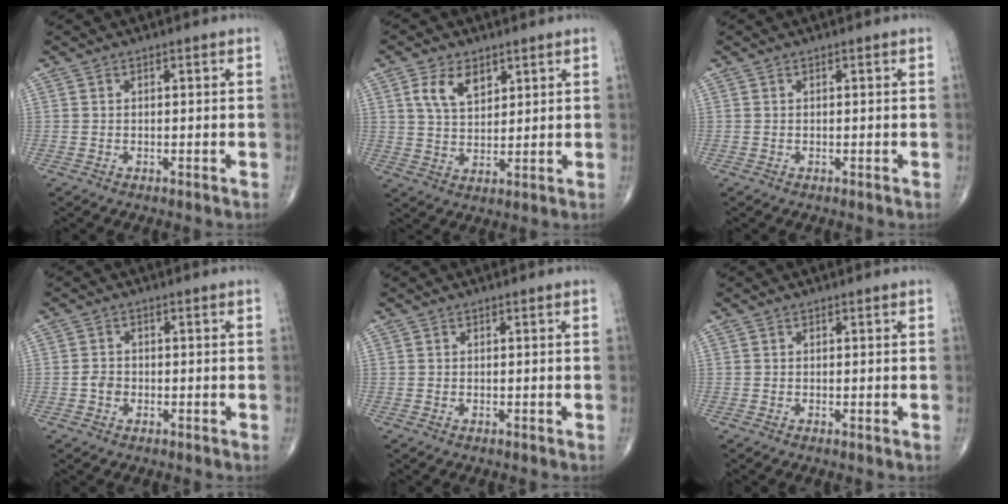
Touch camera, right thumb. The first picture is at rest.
{"total": 6.9, "force": [3.3, 4.0, 4.5], "torque": [-0.067, -0.016, 0.066]}
{"total": 0.0}
{"total": 2.0, "force": [-0.6, 1.6, 1.0], "torque": [-0.009, 0.007, -0.013]}
{"total": 0.0}
{"total": 0.0}